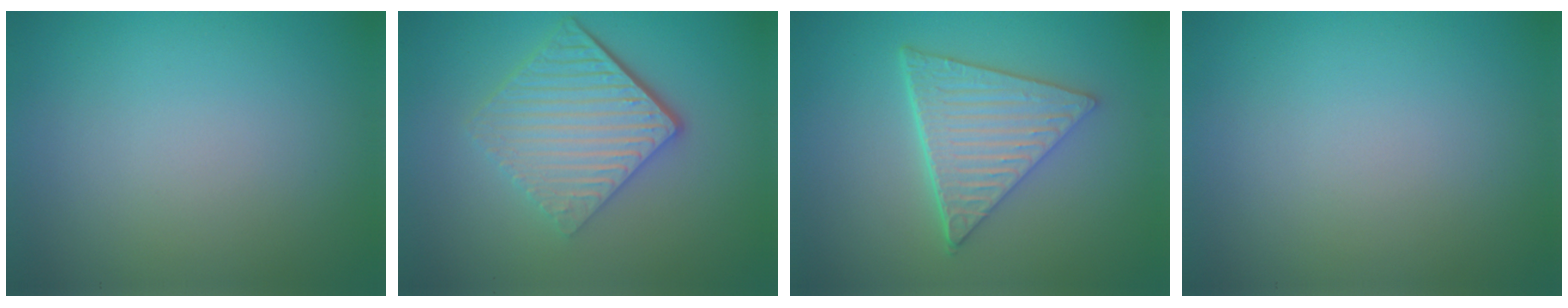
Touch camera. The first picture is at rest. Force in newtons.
{"total": 6.2, "press": 4.1, "slide": 4.6}
{"total": 6.0, "press": 4.5, "slide": 4.0}
{"total": 0.0}